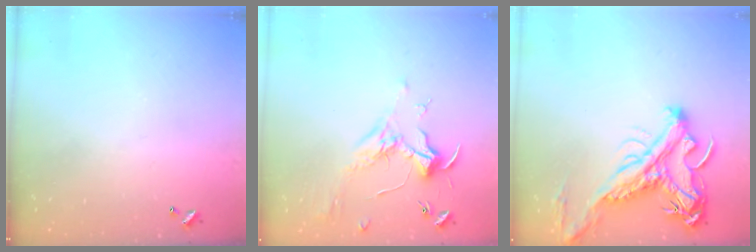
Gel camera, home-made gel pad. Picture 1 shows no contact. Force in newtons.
{"total": 1.8, "press": 1.7, "slide": 0.8}
{"total": 6.0, "press": 5.8, "slide": 1.7}